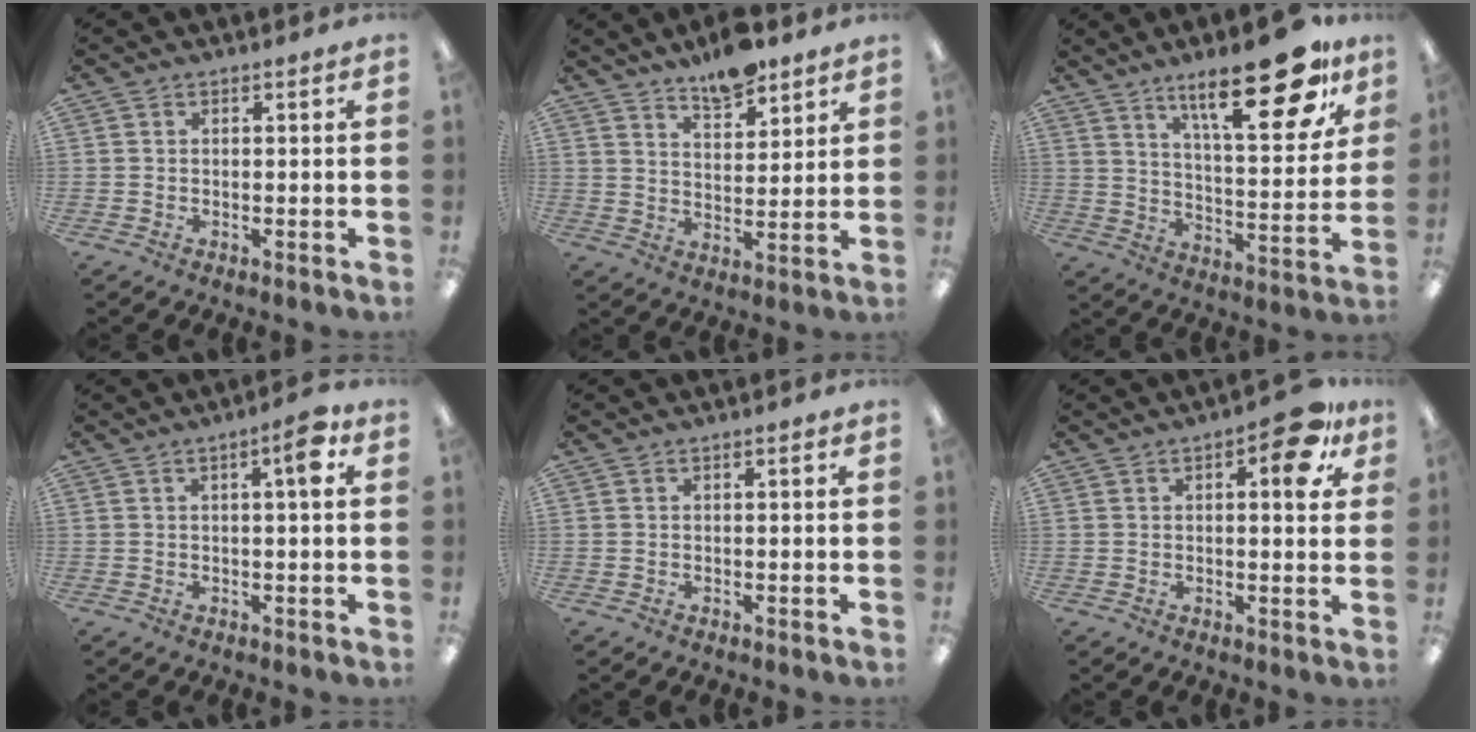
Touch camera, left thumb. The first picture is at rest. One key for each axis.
{"total": 8.5, "fx": 7.1, "fy": 3.0, "fz": 3.6, "tx": -0.048, "ty": -0.044, "tz": 0.125}
{"total": 23.9, "fx": 14.5, "fy": 7.9, "fz": 17.2, "tx": -0.245, "ty": -0.080, "tz": 0.226}
{"total": 5.5, "fx": 2.2, "fy": 1.0, "fz": 4.9, "tx": -0.068, "ty": -0.004, "tz": 0.028}
{"total": 0.6, "fx": 0.3, "fy": 0.0, "fz": 0.5, "tx": -0.009, "ty": 0.002, "tz": 0.004}
{"total": 9.5, "fx": 4.3, "fy": 3.7, "fz": 7.7, "tx": -0.096, "ty": -0.012, "tz": 0.065}